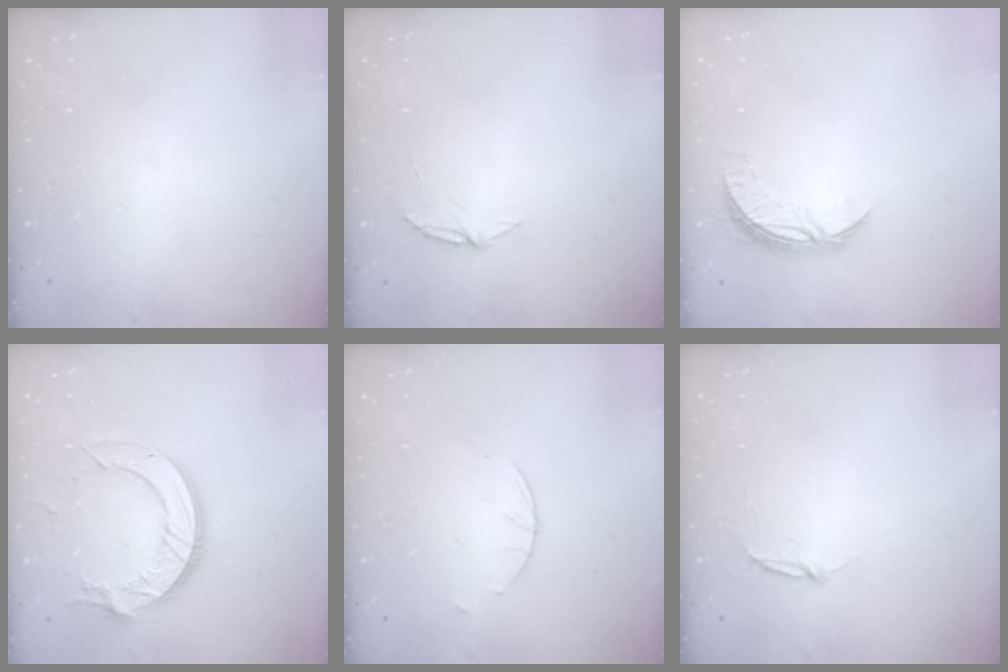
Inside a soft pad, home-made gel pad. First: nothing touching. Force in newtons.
{"total": 5.1, "press": 5.1, "slide": 0.5}
{"total": 6.8, "press": 6.8, "slide": 0.5}
{"total": 13.5, "press": 13.4, "slide": 1.6}
{"total": 1.7, "press": 1.7, "slide": 0.3}
{"total": 2.8, "press": 2.8, "slide": 0.3}